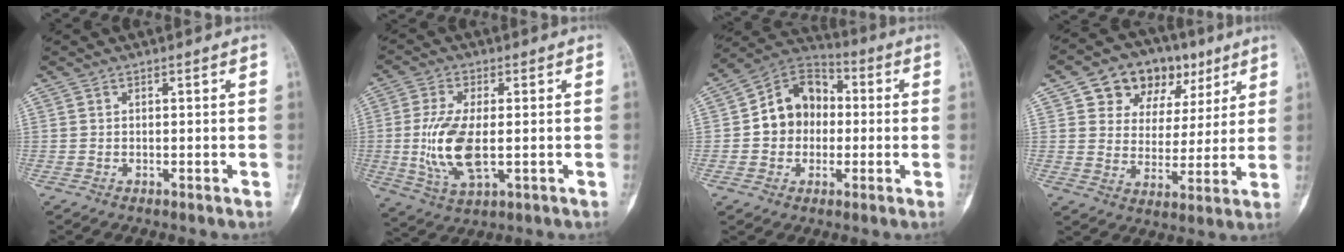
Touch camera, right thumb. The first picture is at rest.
{"total": 11.5, "force": [-0.8, 5.2, 10.3], "torque": [-0.218, -0.013, -0.008]}
{"total": 12.4, "force": [-0.1, 10.3, 7.0], "torque": [-0.079, 0.033, -0.012]}
{"total": 15.1, "force": [7.6, 10.7, 7.5], "torque": [-0.069, -0.006, 0.122]}